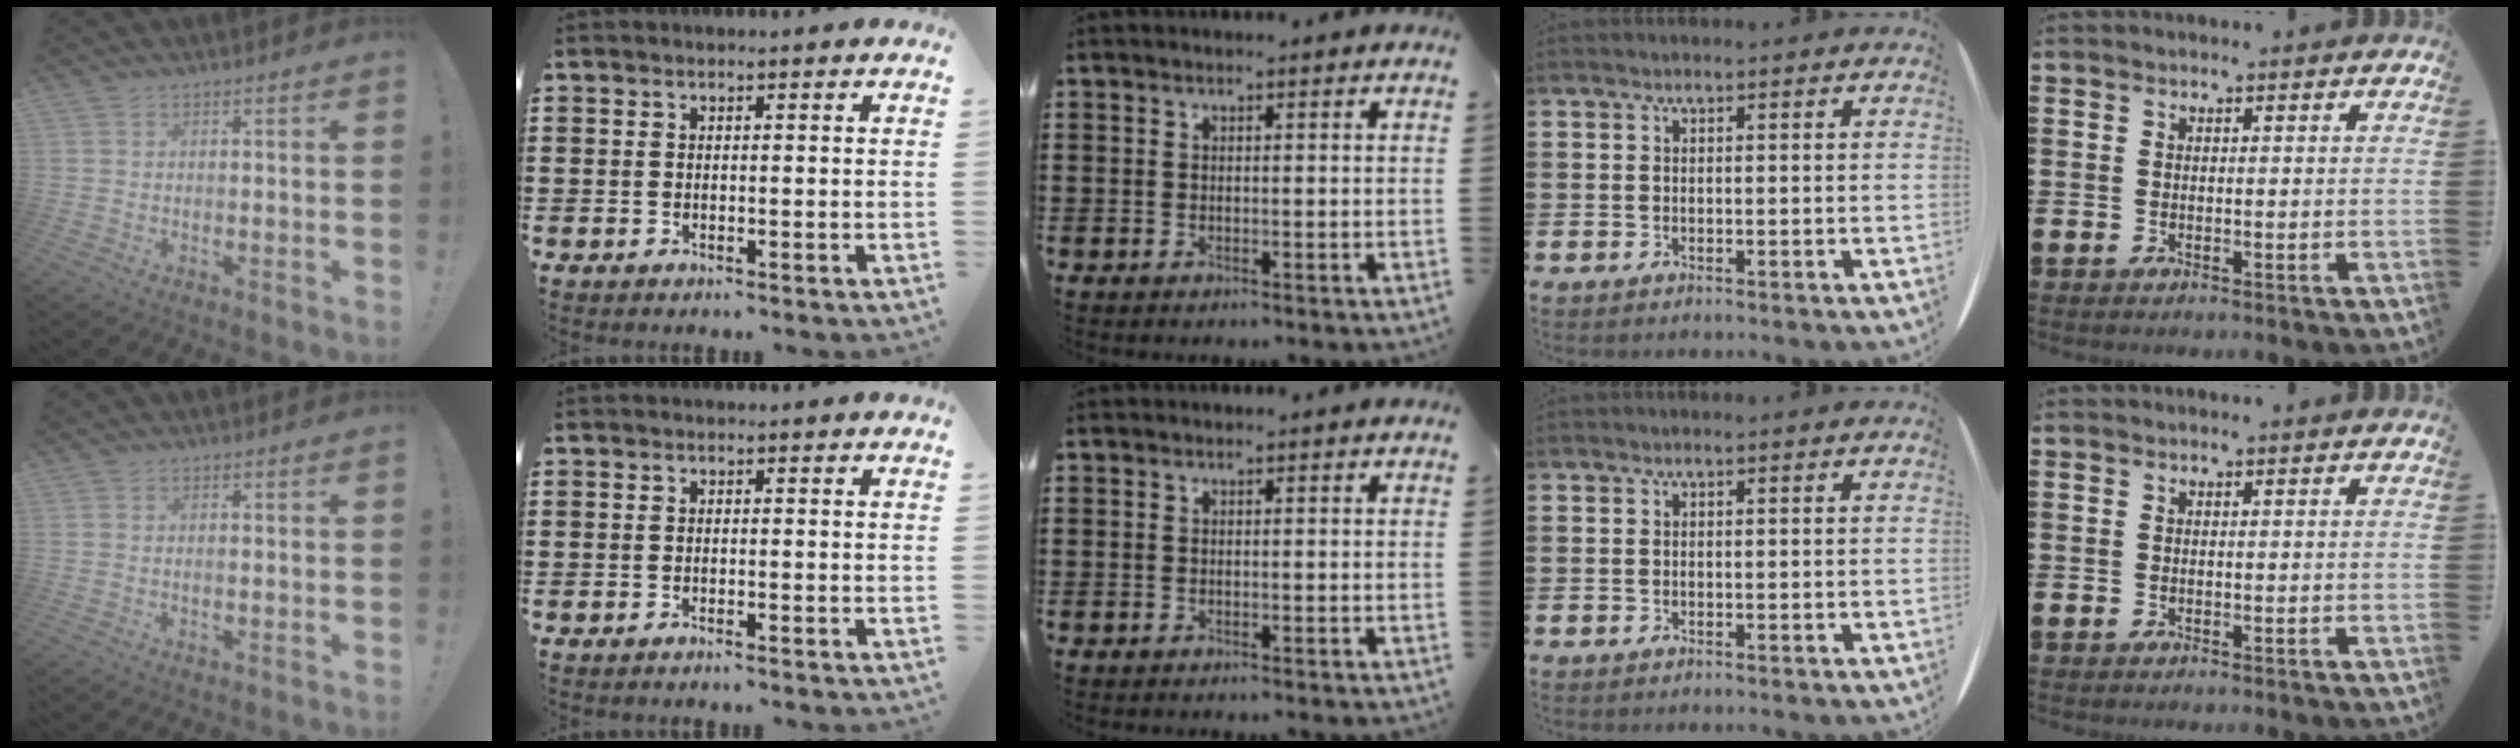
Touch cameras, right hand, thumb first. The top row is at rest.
{"thumb": {"total": 0.8, "force": [-0.4, 0.0, 0.7], "torque": [-0.004, -0.004, -0.008]}, "index": {"total": 0.5, "force": [-0.5, 0.0, 0.1], "torque": [-0.003, -0.001, -0.011]}}